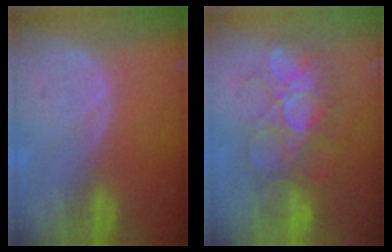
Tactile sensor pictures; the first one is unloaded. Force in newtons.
{"total": 8.9, "press": 8.8, "slide": 1.7}